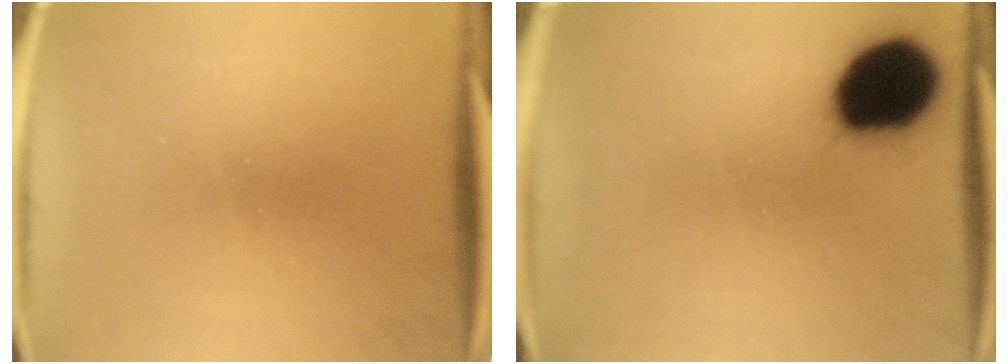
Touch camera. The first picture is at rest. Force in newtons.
{"total": 19.3}